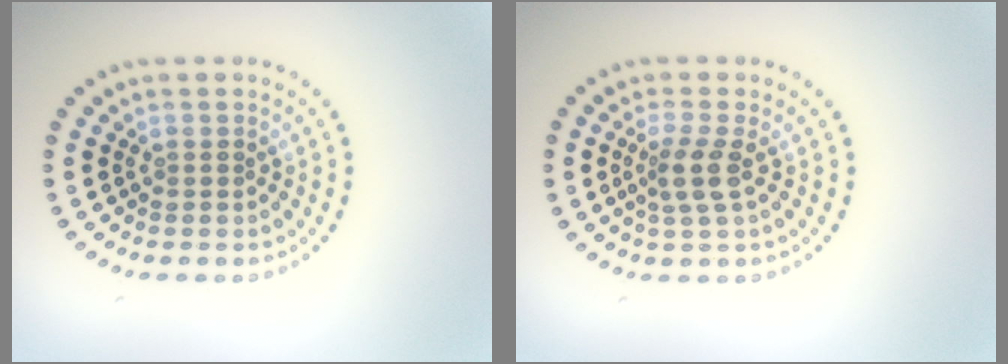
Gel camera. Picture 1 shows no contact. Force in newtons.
{"total": 2.3, "press": 1.9, "slide": 1.3}